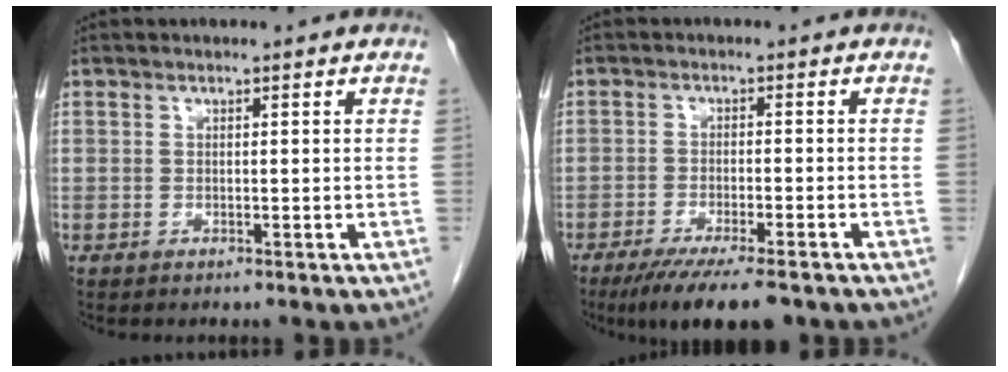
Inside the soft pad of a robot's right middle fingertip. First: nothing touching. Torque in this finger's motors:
{"motor_torque": [0.23, -0.22, 0.12, 0.06]}